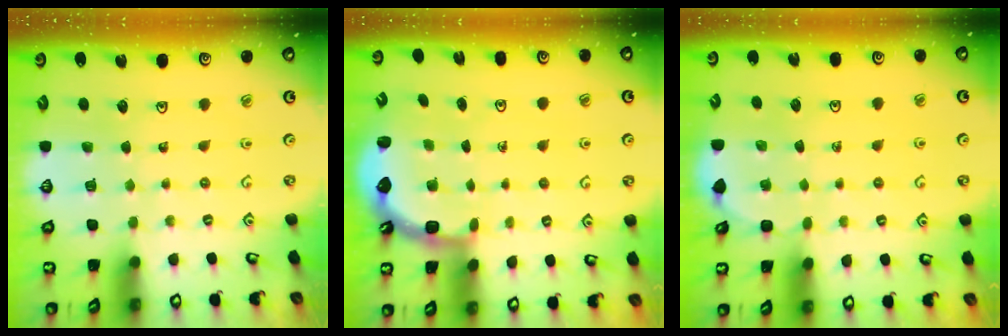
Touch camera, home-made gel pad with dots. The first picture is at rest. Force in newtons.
{"total": 2.6, "press": 2.2, "slide": 1.3}
{"total": 1.7, "press": 1.6, "slide": 0.1}